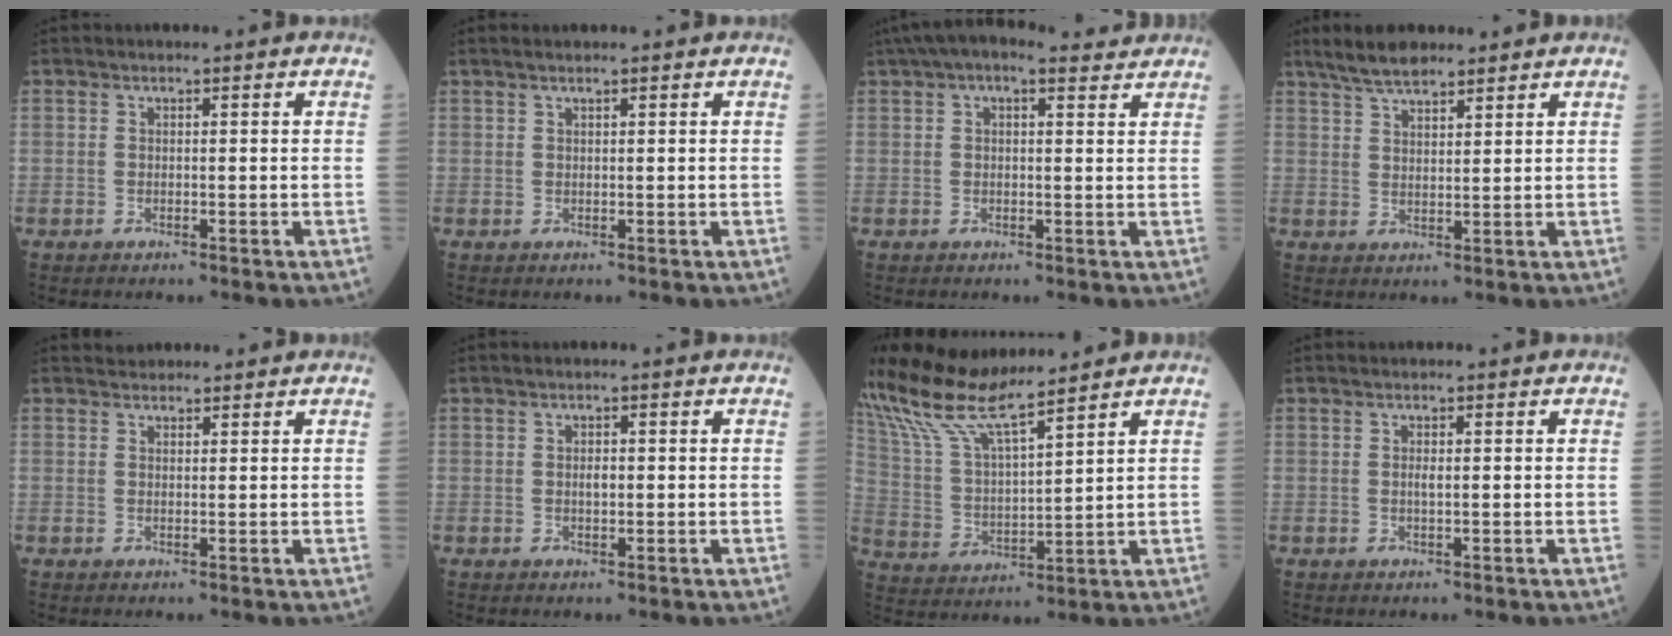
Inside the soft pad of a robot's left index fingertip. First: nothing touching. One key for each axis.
{"total": 1.5, "fx": 1.2, "fy": 0.0, "fz": 0.9, "tx": -0.015, "ty": 0.017, "tz": 0.023}
{"total": 7.8, "fx": 6.0, "fy": 2.5, "fz": 4.3, "tx": -0.079, "ty": 0.044, "tz": 0.088}
{"total": 5.9, "fx": 5.0, "fy": 1.5, "fz": 2.8, "tx": -0.063, "ty": 0.019, "tz": 0.093}
{"total": 2.6, "fx": 2.5, "fy": 0.8, "fz": 0.2, "tx": -0.003, "ty": 0.026, "tz": 0.039}
{"total": 1.1, "fx": 0.1, "fy": 0.5, "fz": 1.0, "tx": -0.021, "ty": 0.000, "tz": 0.003}
{"total": 12.7, "fx": 11.2, "fy": 0.5, "fz": 6.1, "tx": -0.141, "ty": 0.013, "tz": 0.223}
{"total": 0.8, "fx": 0.1, "fy": 0.1, "fz": 0.8, "tx": -0.018, "ty": -0.001, "tz": 0.002}